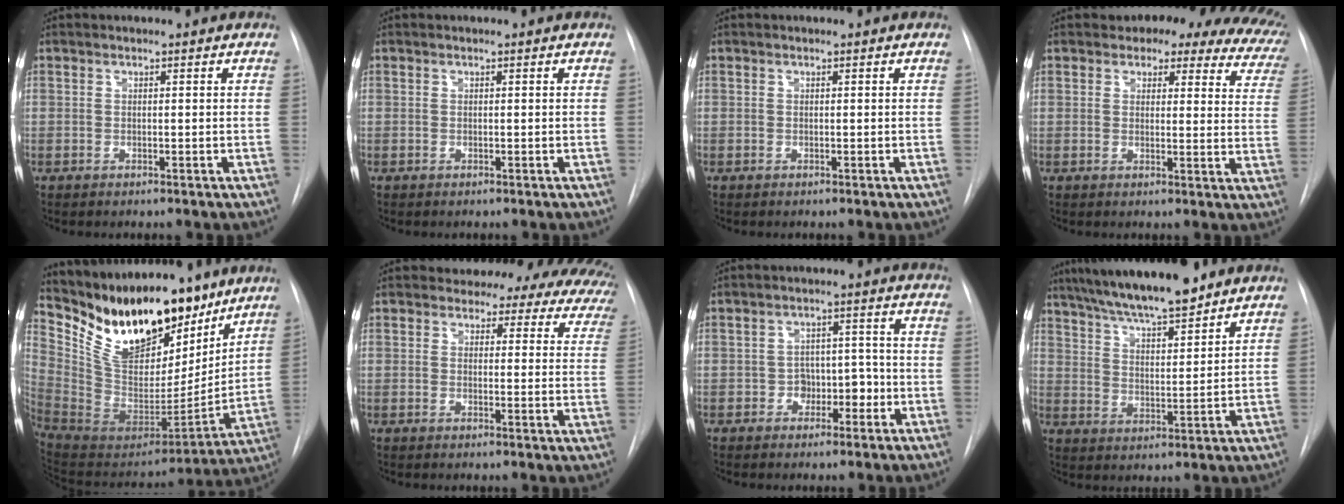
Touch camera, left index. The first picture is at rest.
{"total": 0.0}
{"total": 0.0}
{"total": 18.3, "force": [15.1, 7.1, 7.5], "torque": [-0.086, -0.016, 0.149]}
{"total": 23.8, "force": [18.0, 9.1, 12.5], "torque": [-0.223, -0.017, 0.317]}
{"total": 17.3, "force": [15.3, 6.4, 4.8], "torque": [-0.051, -0.036, 0.152]}
{"total": 4.6, "force": [-1.6, 3.3, 2.7], "torque": [-0.028, 0.021, -0.022]}
{"total": 14.6, "force": [12.3, 1.8, 7.7], "torque": [-0.131, 0.016, 0.206]}